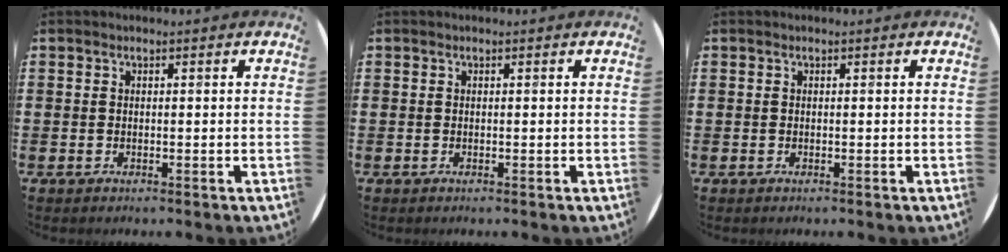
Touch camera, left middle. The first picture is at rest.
{"total": 0.0}
{"total": 0.0}